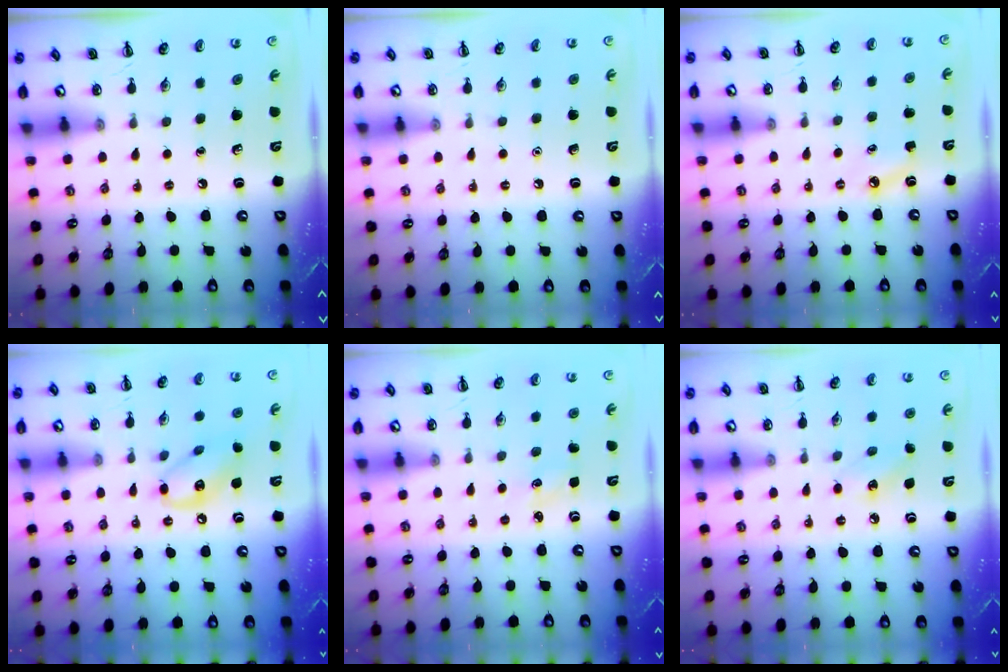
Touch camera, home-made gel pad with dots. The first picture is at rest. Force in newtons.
{"total": 1.5, "press": 1.5, "slide": 0.1}
{"total": 4.1, "press": 3.9, "slide": 1.5}
{"total": 9.4, "press": 9.2, "slide": 1.8}
{"total": 1.4, "press": 1.3, "slide": 0.4}
{"total": 5.5, "press": 5.3, "slide": 1.4}